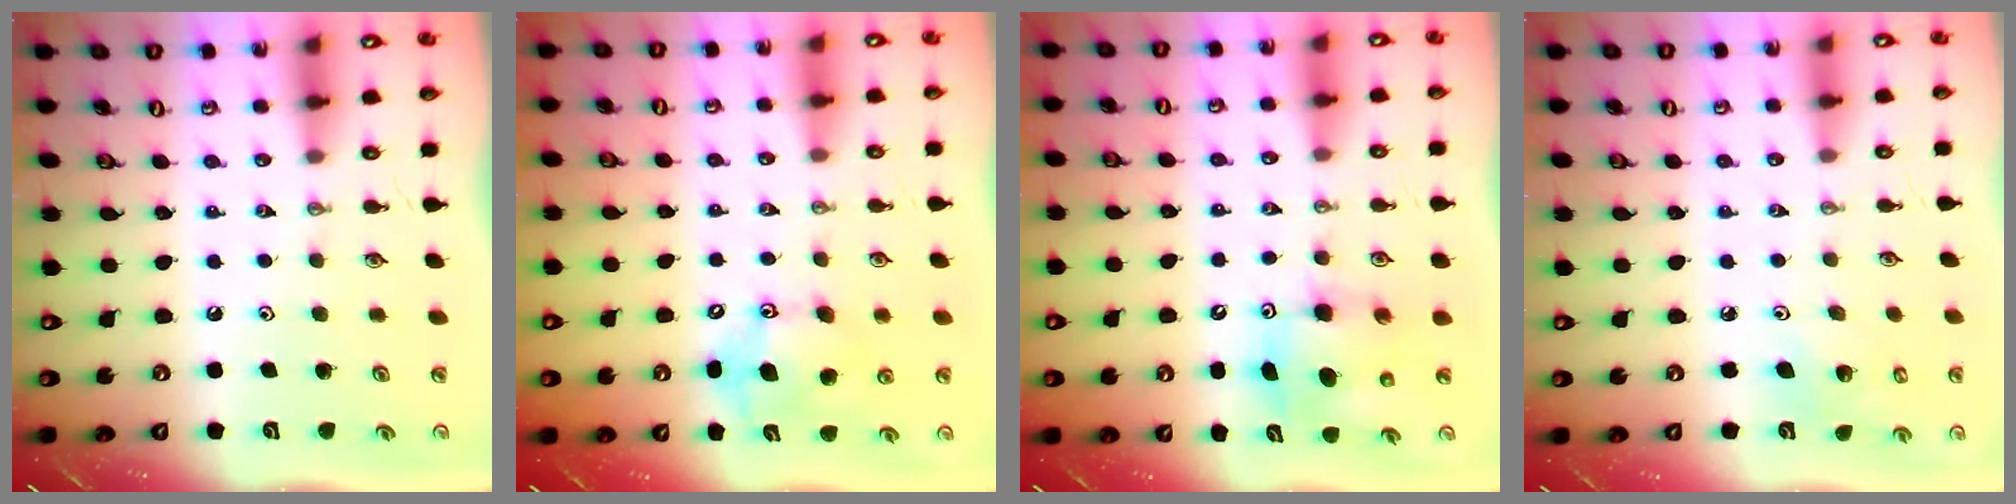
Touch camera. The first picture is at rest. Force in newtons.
{"total": 11.9, "press": 11.5, "slide": 2.9}
{"total": 8.0, "press": 7.8, "slide": 2.0}
{"total": 5.5, "press": 5.2, "slide": 1.5}